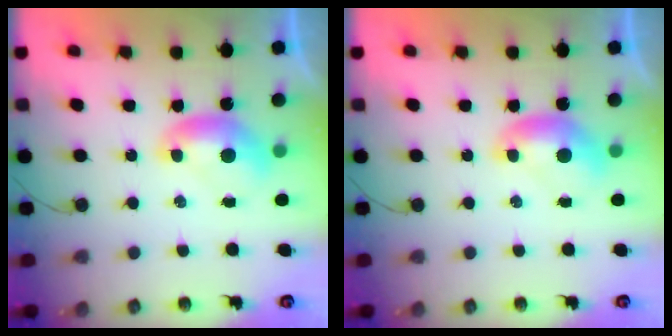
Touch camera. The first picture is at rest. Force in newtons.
{"total": 0.0}